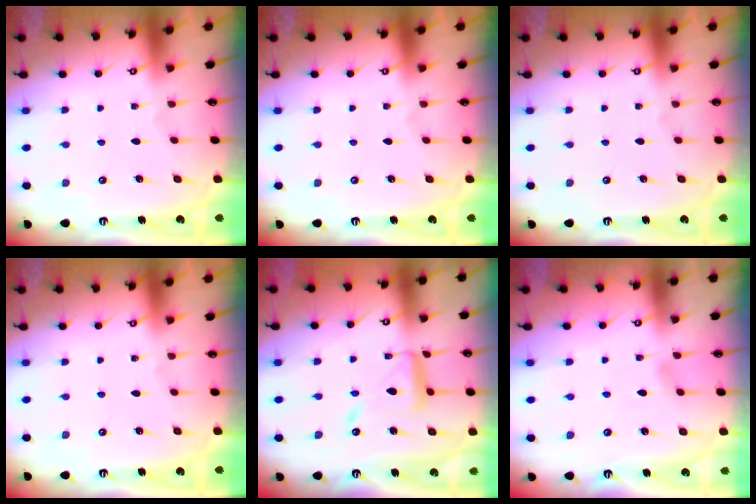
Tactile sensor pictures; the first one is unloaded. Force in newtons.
{"total": 0.0}
{"total": 0.0}
{"total": 0.0}
{"total": 12.6, "press": 12.6, "slide": 1.0}
{"total": 2.8, "press": 2.8, "slide": 0.2}